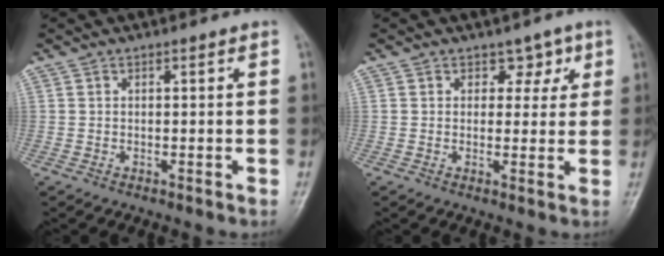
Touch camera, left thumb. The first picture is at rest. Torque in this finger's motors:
{"motor_torque": [-0.17, 0.15, -0.24, 0.08, 0.06]}